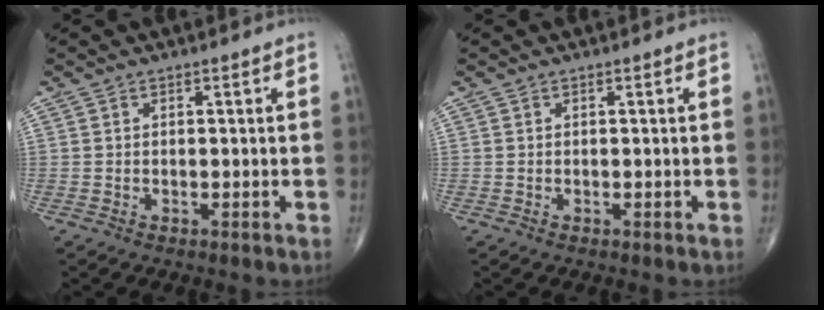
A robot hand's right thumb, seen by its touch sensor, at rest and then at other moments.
{"total": 0.0}